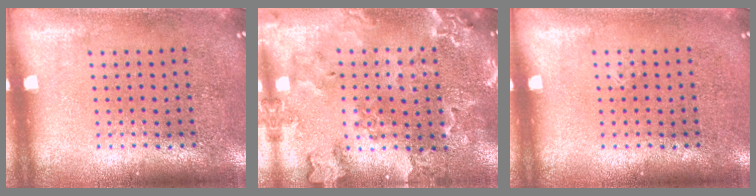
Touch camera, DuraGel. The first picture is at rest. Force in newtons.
{"total": 1.9, "press": 1.9, "slide": 0.3}
{"total": 0.0}